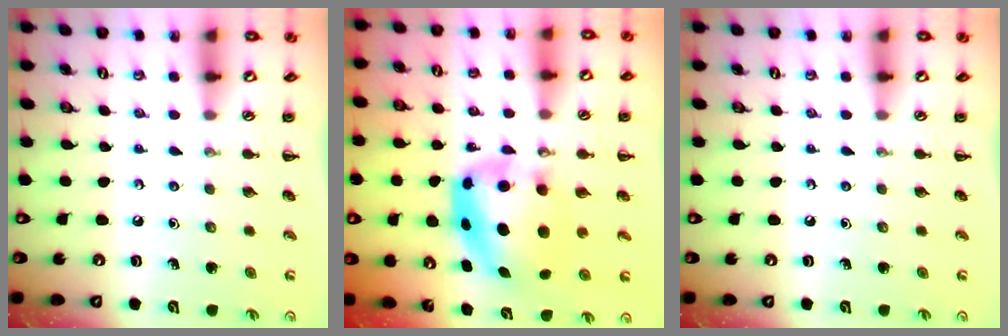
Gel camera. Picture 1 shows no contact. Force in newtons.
{"total": 7.0, "press": 6.9, "slide": 1.3}
{"total": 0.0}